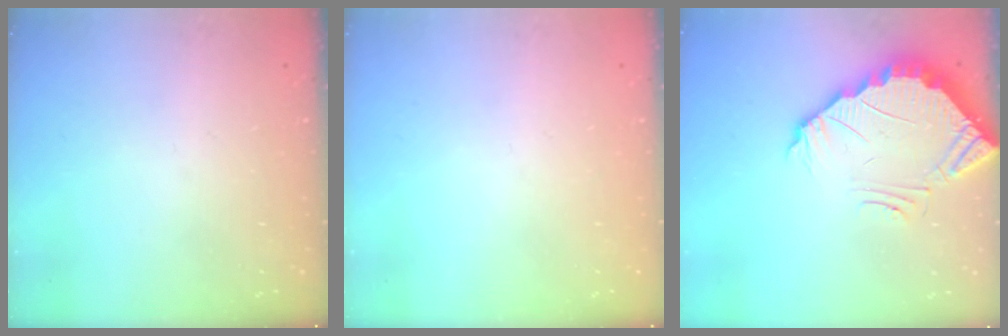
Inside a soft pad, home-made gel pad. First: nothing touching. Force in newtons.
{"total": 0.0}
{"total": 4.0, "press": 4.0, "slide": 0.2}